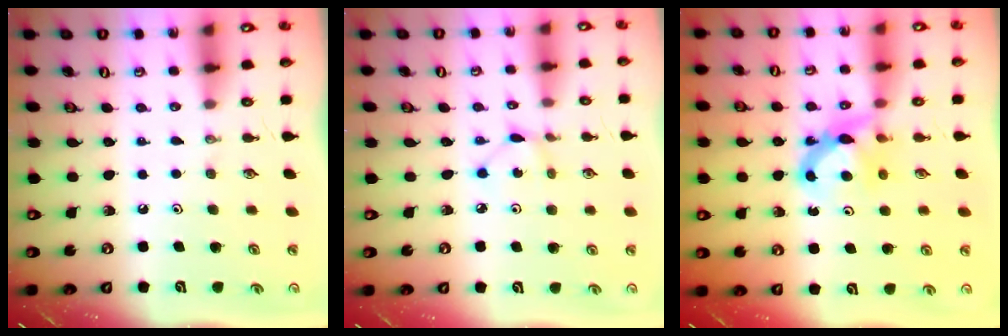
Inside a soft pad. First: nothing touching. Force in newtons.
{"total": 2.3, "press": 2.2, "slide": 0.3}
{"total": 7.2, "press": 7.2, "slide": 0.5}